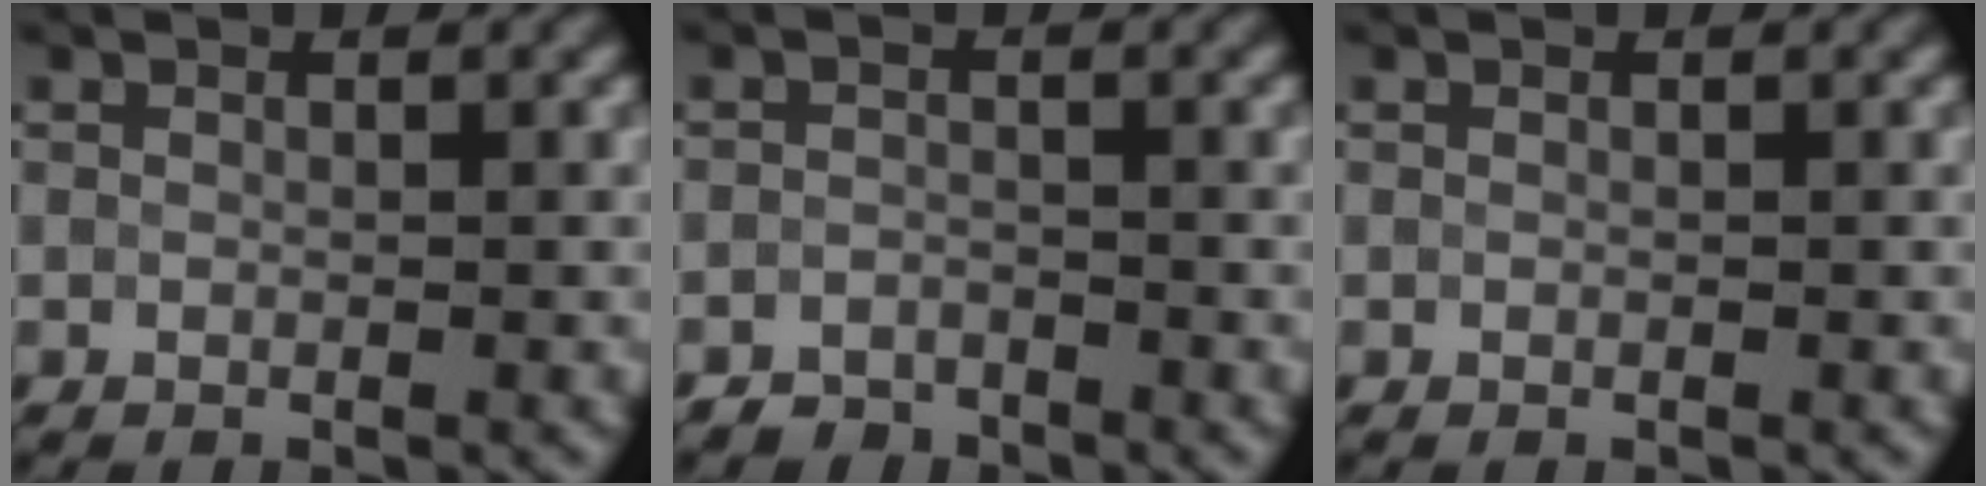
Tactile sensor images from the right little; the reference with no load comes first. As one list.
[{"total": 1.7, "force": [-1.5, 0.6, -0.1], "torque": [0.003, 0.008, -0.032]}, {"total": 0.0}]